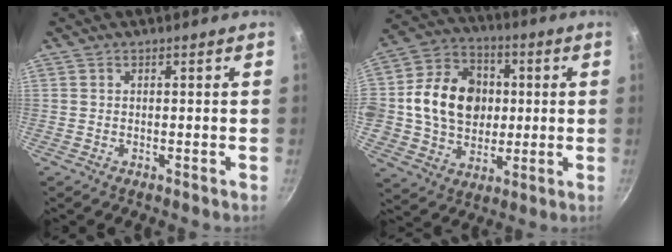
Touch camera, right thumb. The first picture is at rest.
{"total": 17.8, "force": [1.4, 14.6, 10.0], "torque": [-0.146, 0.017, 0.019]}